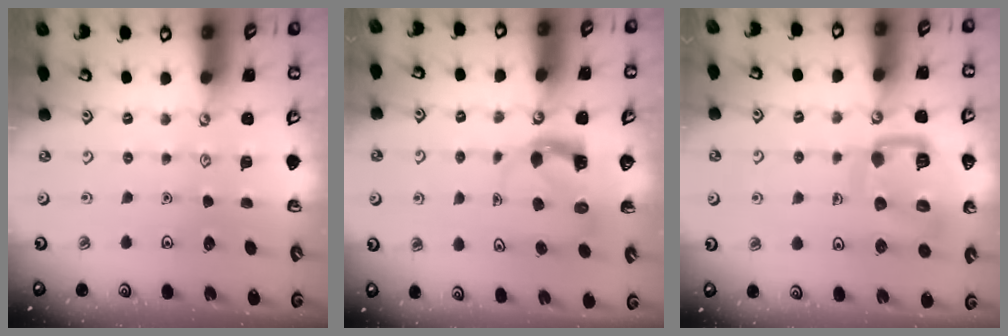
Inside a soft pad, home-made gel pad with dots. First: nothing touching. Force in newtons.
{"total": 4.0, "press": 3.9, "slide": 0.4}
{"total": 14.0, "press": 13.9, "slide": 1.7}